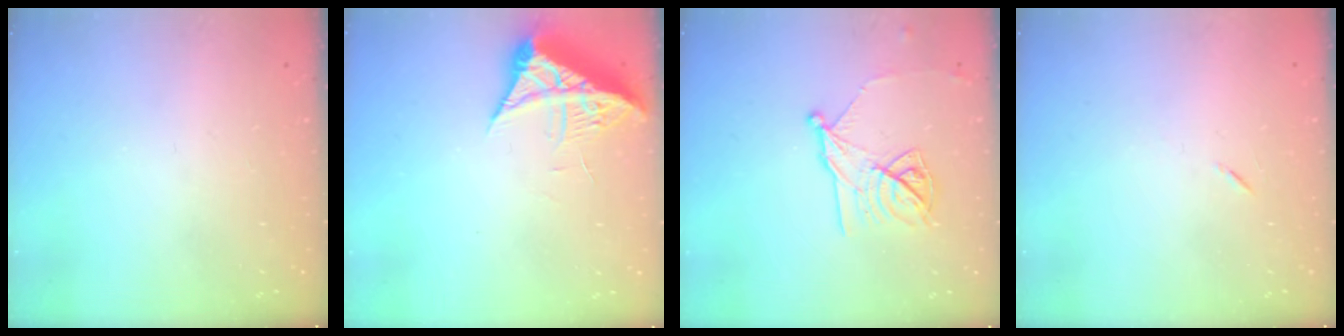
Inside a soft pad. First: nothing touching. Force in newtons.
{"total": 7.2, "press": 7.2, "slide": 0.8}
{"total": 12.9, "press": 12.9, "slide": 0.2}
{"total": 4.9, "press": 4.5, "slide": 1.9}